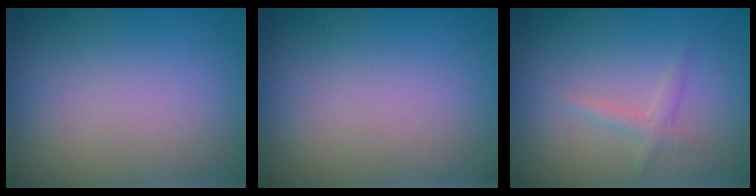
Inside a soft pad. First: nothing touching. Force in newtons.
{"total": 0.0}
{"total": 1.2, "press": 1.2, "slide": 0.1}